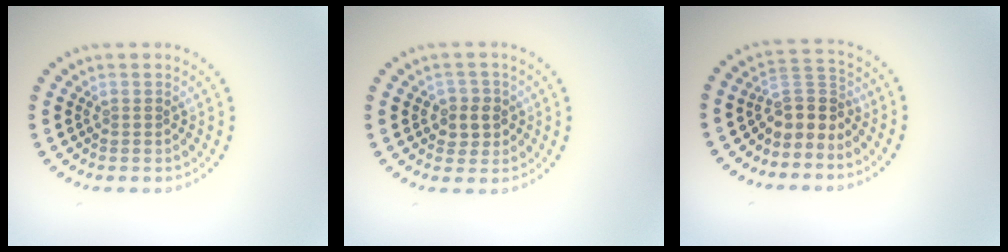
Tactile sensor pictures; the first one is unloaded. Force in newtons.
{"total": 2.3, "press": 2.2, "slide": 0.7}
{"total": 3.2, "press": 2.4, "slide": 2.2}